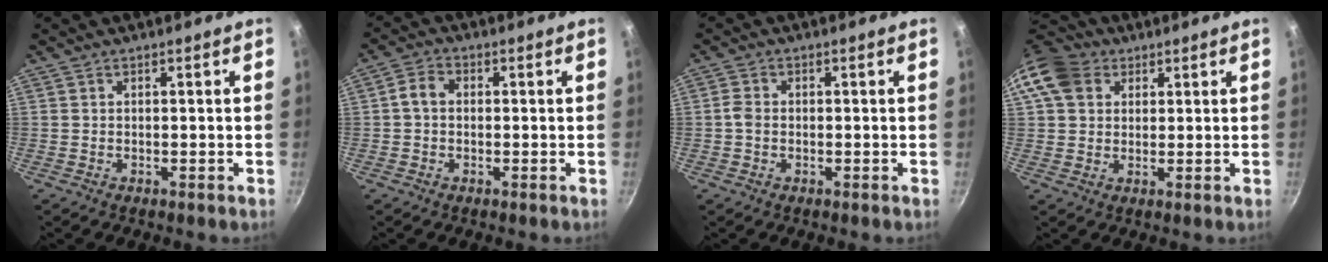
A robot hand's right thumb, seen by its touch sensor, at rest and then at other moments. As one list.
[{"total": 3.5, "force": [0.0, 2.7, 2.2], "torque": [-0.040, 0.011, -0.009]}, {"total": 2.2, "force": [-0.2, 1.8, 1.3], "torque": [-0.025, 0.009, -0.008]}, {"total": 10.1, "force": [3.7, 8.0, 4.9], "torque": [-0.071, 0.010, 0.055]}]